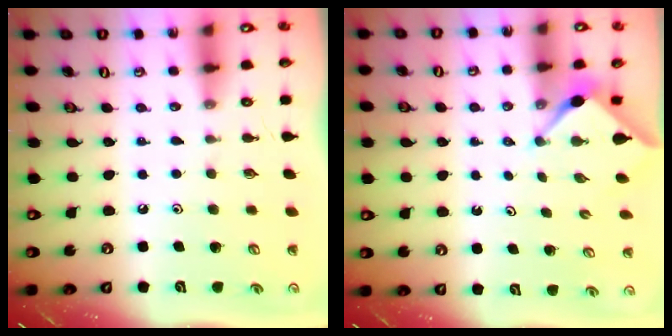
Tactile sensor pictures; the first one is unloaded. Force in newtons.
{"total": 3.2, "press": 3.1, "slide": 0.4}